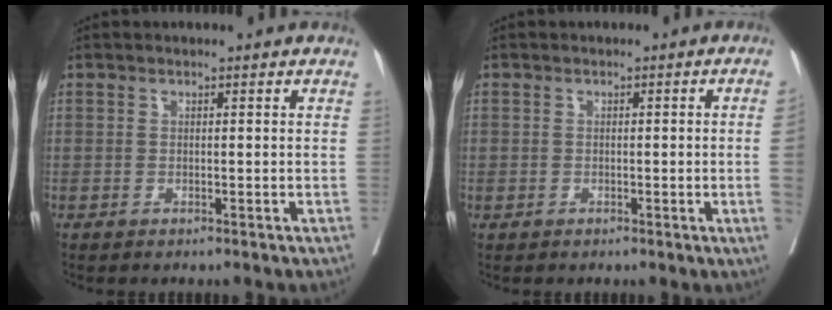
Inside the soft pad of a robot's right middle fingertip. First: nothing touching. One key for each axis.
{"total": 2.5, "fx": -0.1, "fy": -0.2, "fz": 2.4, "tx": -0.035, "ty": 0.005, "tz": 0.003}